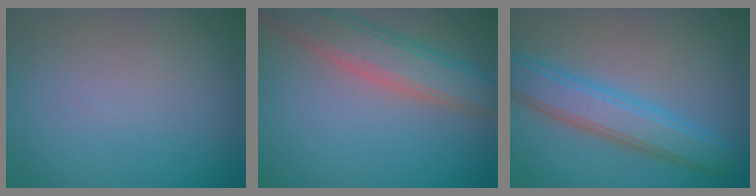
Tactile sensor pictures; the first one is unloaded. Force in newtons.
{"total": 6.0, "press": 6.0, "slide": 0.2}
{"total": 5.2, "press": 5.2, "slide": 0.1}